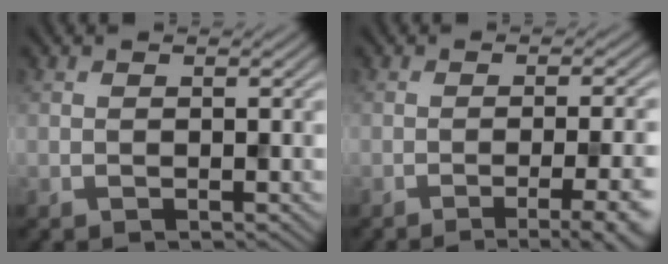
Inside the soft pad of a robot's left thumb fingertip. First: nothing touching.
{"total": 7.8, "force": [-3.4, 1.9, 6.8], "torque": [-0.079, 0.008, -0.043]}